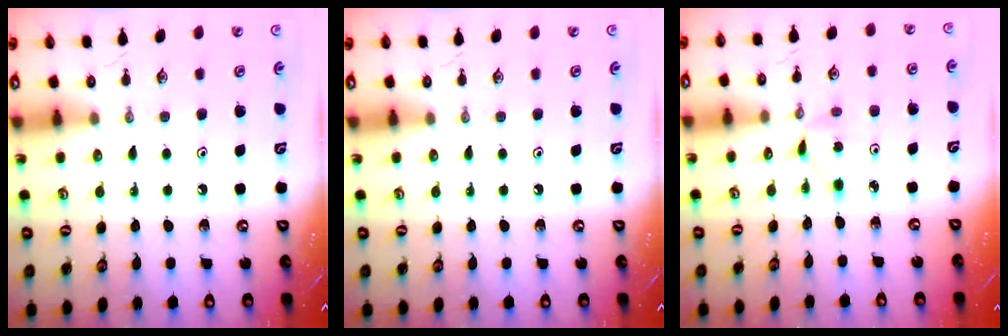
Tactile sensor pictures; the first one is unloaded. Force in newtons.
{"total": 0.0}
{"total": 1.8, "press": 1.7, "slide": 0.2}